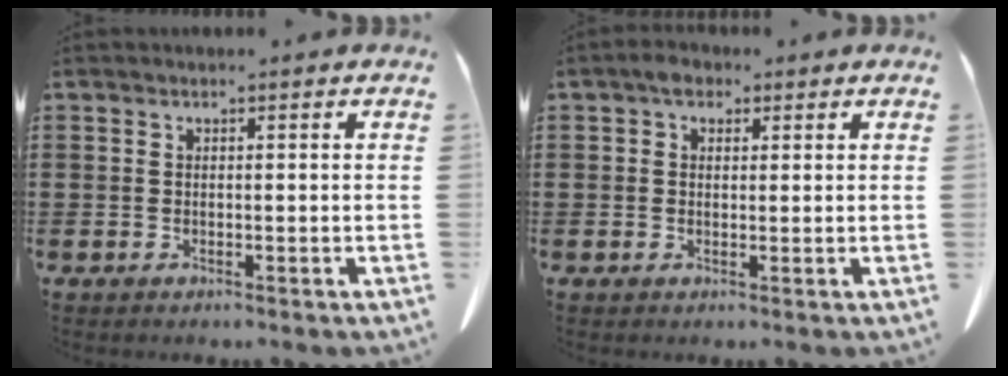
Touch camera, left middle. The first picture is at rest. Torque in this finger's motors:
{"motor_torque": [-0.07, 0.23, 0.13, 0.03]}